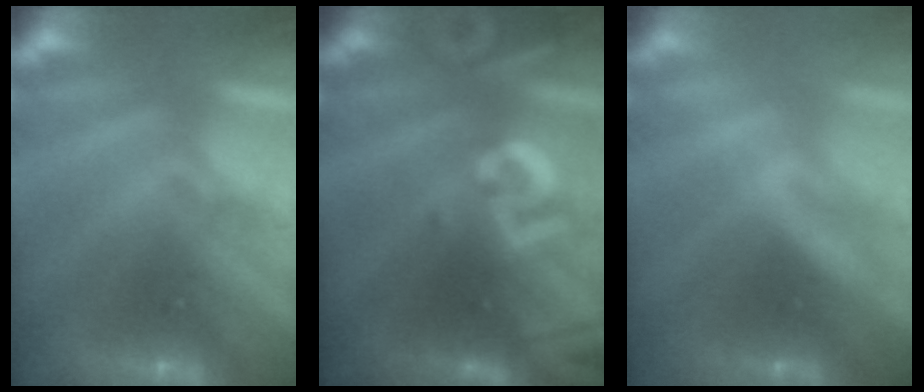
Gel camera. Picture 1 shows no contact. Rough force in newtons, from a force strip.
{"total": 2.9}
{"total": 2.2}